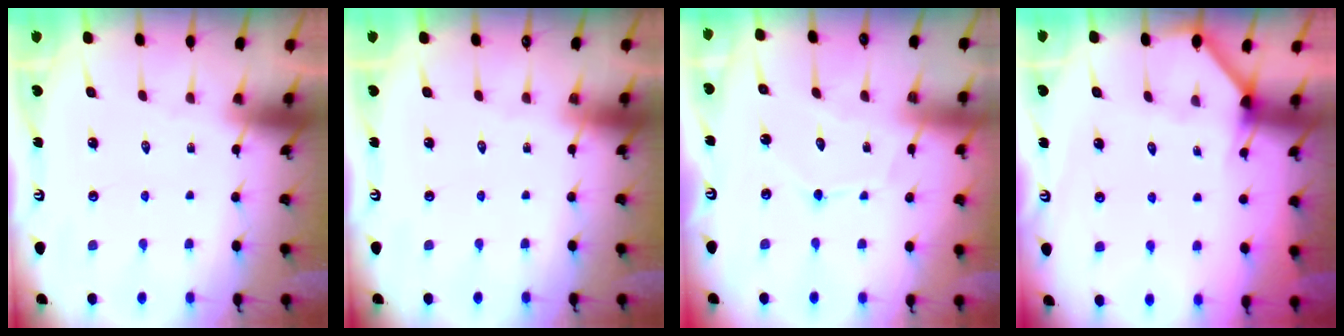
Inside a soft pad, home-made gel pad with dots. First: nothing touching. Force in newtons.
{"total": 0.0}
{"total": 7.6, "press": 7.6, "slide": 0.3}
{"total": 2.9, "press": 2.9, "slide": 0.3}